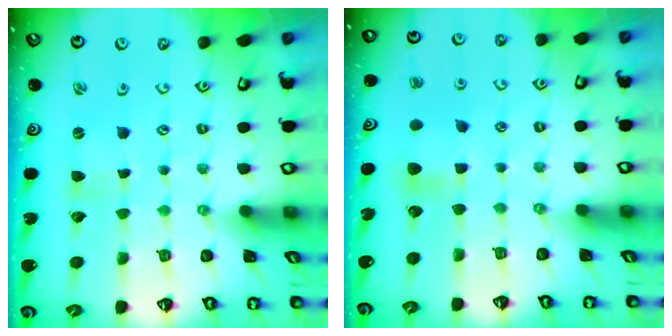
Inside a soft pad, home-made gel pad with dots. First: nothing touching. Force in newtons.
{"total": 6.2, "press": 6.1, "slide": 0.7}